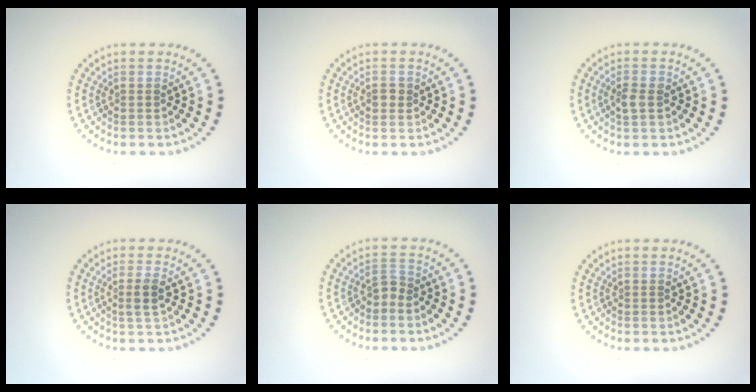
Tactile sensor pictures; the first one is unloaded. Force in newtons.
{"total": 1.1, "press": 1.1, "slide": 0.1}
{"total": 1.5, "press": 1.5, "slide": 0.3}
{"total": 1.6, "press": 1.3, "slide": 0.9}
{"total": 1.3, "press": 1.1, "slide": 0.8}
{"total": 0.0}